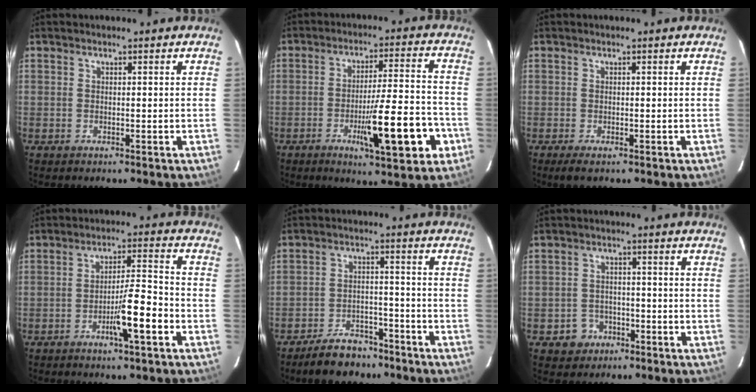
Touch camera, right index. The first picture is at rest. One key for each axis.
{"total": 13.6, "fx": -5.1, "fy": 1.6, "fz": 12.5, "tx": -0.194, "ty": -0.002, "tz": -0.070}
{"total": 2.2, "fx": -1.4, "fy": 0.6, "fz": 1.7, "tx": -0.032, "ty": -0.005, "tz": -0.022}
{"total": 7.9, "fx": -3.4, "fy": 0.4, "fz": 7.1, "tx": -0.118, "ty": 0.005, "tz": -0.054}
{"total": 8.9, "fx": -7.4, "fy": 3.3, "fz": 3.6, "tx": -0.066, "ty": -0.005, "tz": -0.130}
{"total": 4.2, "fx": -2.0, "fy": 3.6, "fz": 0.7, "tx": -0.010, "ty": 0.012, "tz": -0.028}